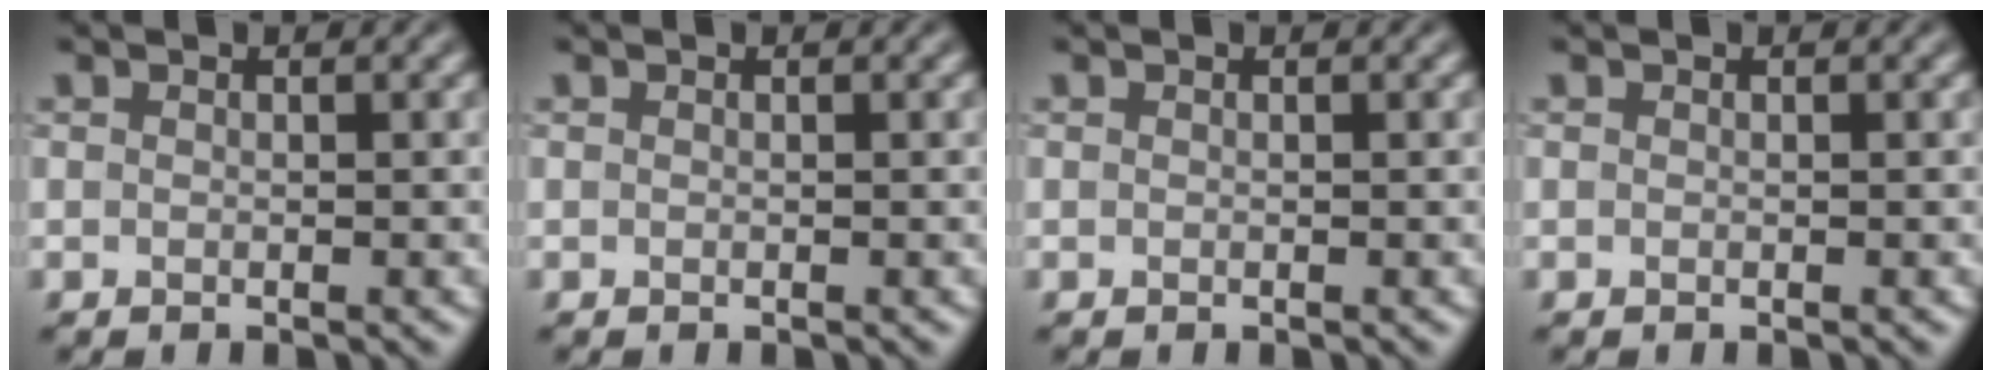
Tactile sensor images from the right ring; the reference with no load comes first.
{"total": 0.0}
{"total": 0.0}
{"total": 0.0}